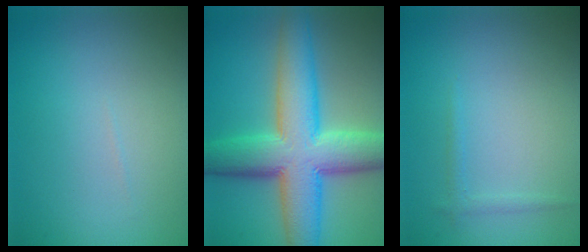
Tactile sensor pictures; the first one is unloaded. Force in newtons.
{"total": 11.3, "press": 11.3, "slide": 0.6}
{"total": 0.9, "press": 0.9, "slide": 0.1}